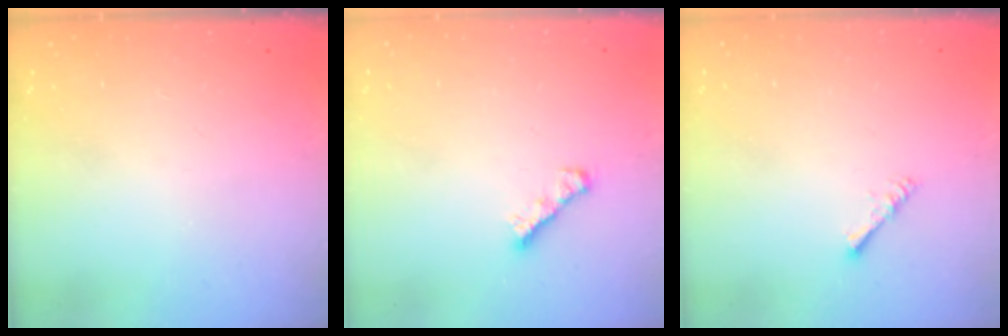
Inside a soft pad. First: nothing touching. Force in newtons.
{"total": 1.9, "press": 1.8, "slide": 0.6}
{"total": 1.4, "press": 1.3, "slide": 0.3}